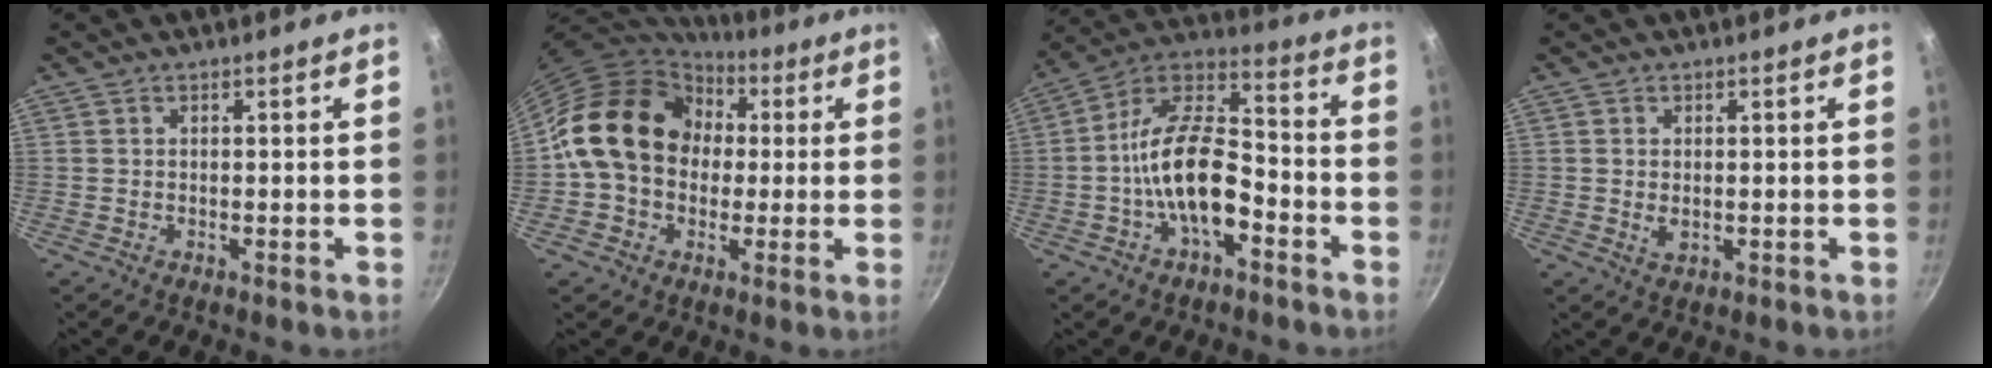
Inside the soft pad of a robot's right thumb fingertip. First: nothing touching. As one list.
[{"total": 18.4, "force": [2.2, 14.8, 10.7], "torque": [-0.156, 0.038, 0.029]}, {"total": 16.4, "force": [-4.8, 8.2, 13.3], "torque": [-0.213, 0.052, -0.100]}, {"total": 2.2, "force": [0.0, 1.3, 1.7], "torque": [-0.030, -0.003, 0.003]}]